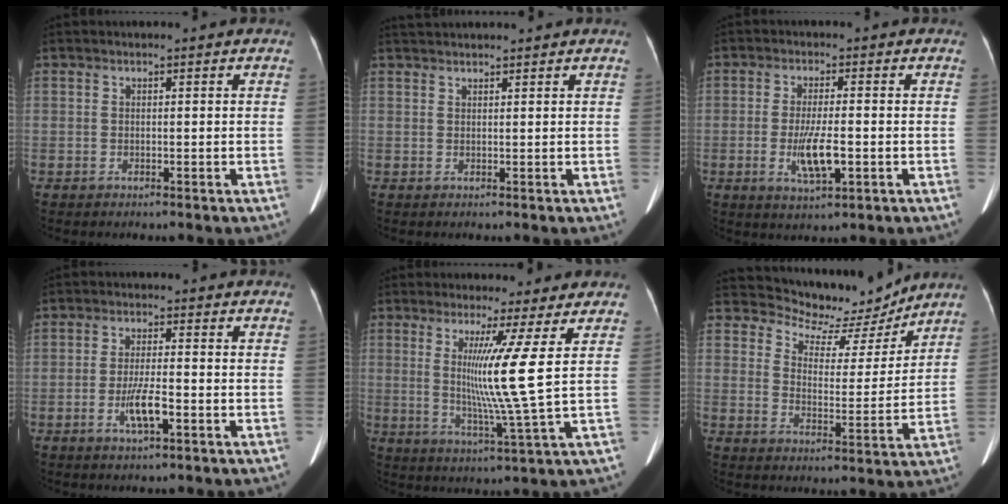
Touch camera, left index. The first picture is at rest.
{"total": 4.8, "force": [4.5, 0.2, 1.6], "torque": [-0.020, 0.027, 0.066]}
{"total": 5.4, "force": [-1.6, 0.9, 5.0], "torque": [-0.099, -0.019, -0.023]}
{"total": 4.3, "force": [-2.1, 0.4, 3.8], "torque": [-0.073, -0.013, -0.034]}
{"total": 8.5, "force": [1.8, -2.9, 7.8], "torque": [-0.137, -0.037, 0.042]}
{"total": 10.1, "force": [9.6, 3.0, 1.3], "torque": [-0.022, -0.017, 0.141]}